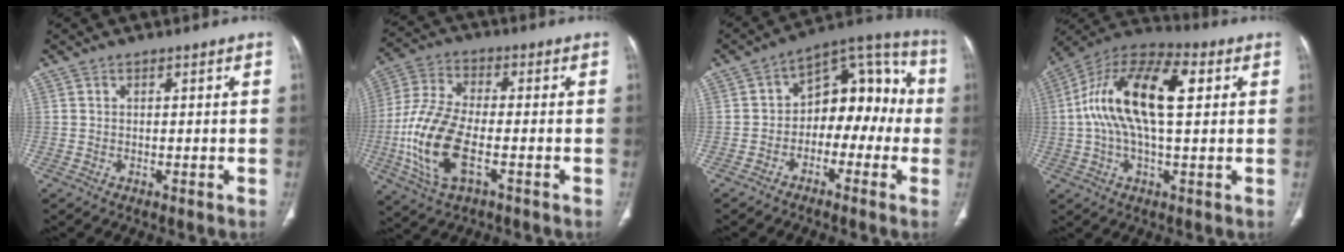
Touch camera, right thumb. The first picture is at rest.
{"total": 15.0, "force": [-3.9, 6.7, 12.8], "torque": [-0.286, 0.012, -0.073]}
{"total": 14.0, "force": [-1.8, 9.0, 10.5], "torque": [-0.096, 0.057, -0.043]}
{"total": 18.4, "force": [3.3, 8.1, 16.2], "torque": [-0.296, 0.033, 0.049]}